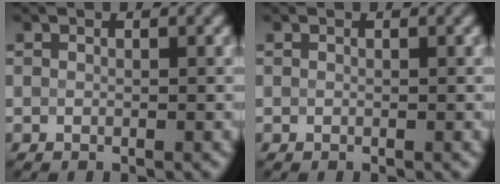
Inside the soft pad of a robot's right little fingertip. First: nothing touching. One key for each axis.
{"total": 0.0}